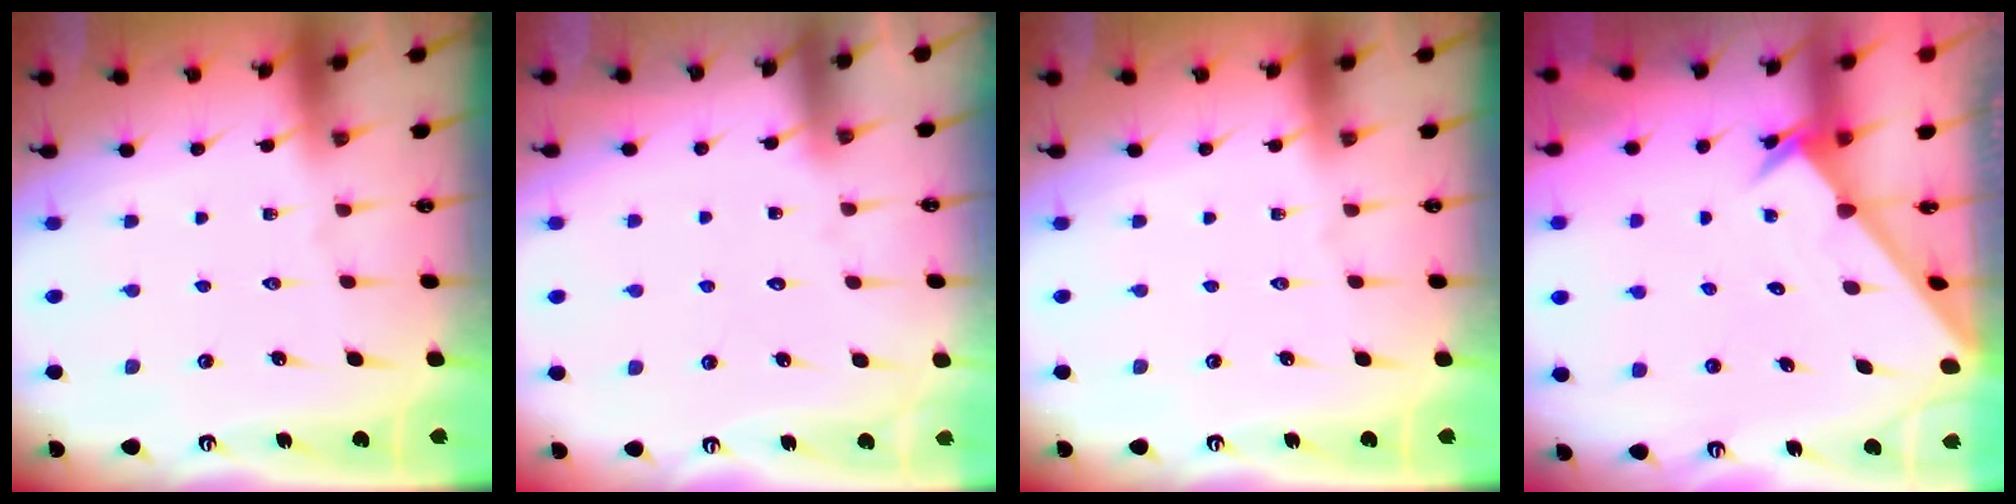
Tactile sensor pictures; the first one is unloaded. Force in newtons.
{"total": 2.8, "press": 2.8, "slide": 0.2}
{"total": 0.0}
{"total": 2.2, "press": 2.2, "slide": 0.1}